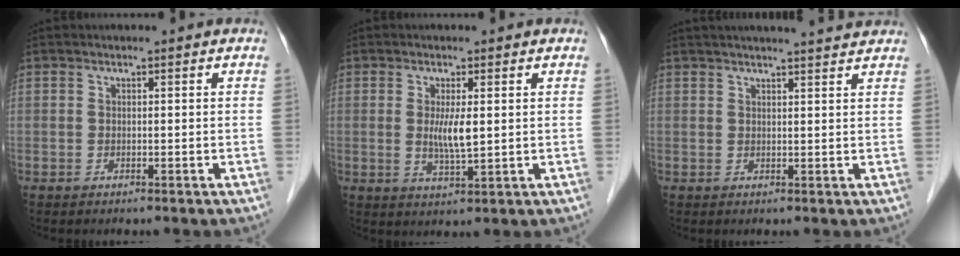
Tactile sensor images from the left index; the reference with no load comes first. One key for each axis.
{"total": 4.0, "fx": 0.5, "fy": 0.5, "fz": 4.0, "tx": -0.078, "ty": -0.008, "tz": 0.011}
{"total": 9.2, "fx": 8.4, "fy": 0.0, "fz": 3.7, "tx": -0.053, "ty": 0.022, "tz": 0.097}